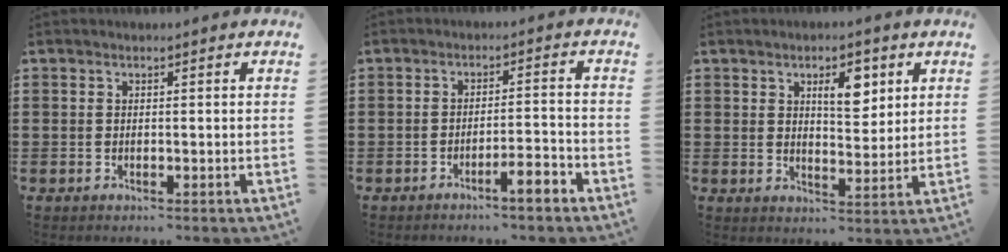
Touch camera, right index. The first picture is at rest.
{"total": 4.0, "force": [-3.1, 0.3, 2.5], "torque": [-0.043, 0.001, -0.057]}
{"total": 5.8, "force": [2.7, 2.6, 4.5], "torque": [-0.072, 0.002, 0.039]}